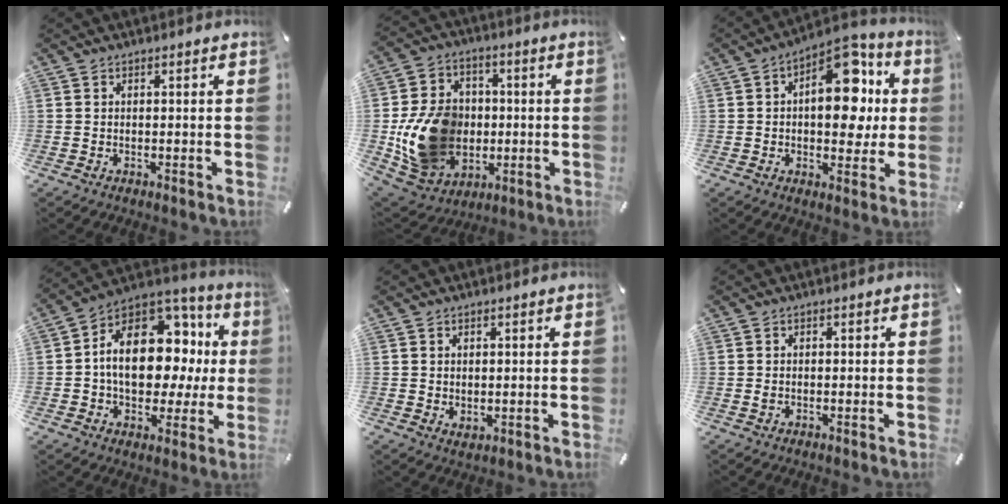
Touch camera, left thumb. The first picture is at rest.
{"total": 16.9, "force": [-1.9, 14.0, 9.2], "torque": [-0.187, 0.012, -0.024]}
{"total": 15.7, "force": [3.4, 9.3, 12.1], "torque": [-0.147, -0.024, 0.058]}
{"total": 17.5, "force": [2.3, 11.9, 12.6], "torque": [-0.191, -0.033, 0.039]}
{"total": 1.6, "force": [0.8, 1.4, 0.3], "torque": [0.002, 0.000, 0.012]}
{"total": 0.9, "force": [-0.1, 0.7, 0.6], "torque": [-0.012, 0.002, -0.003]}